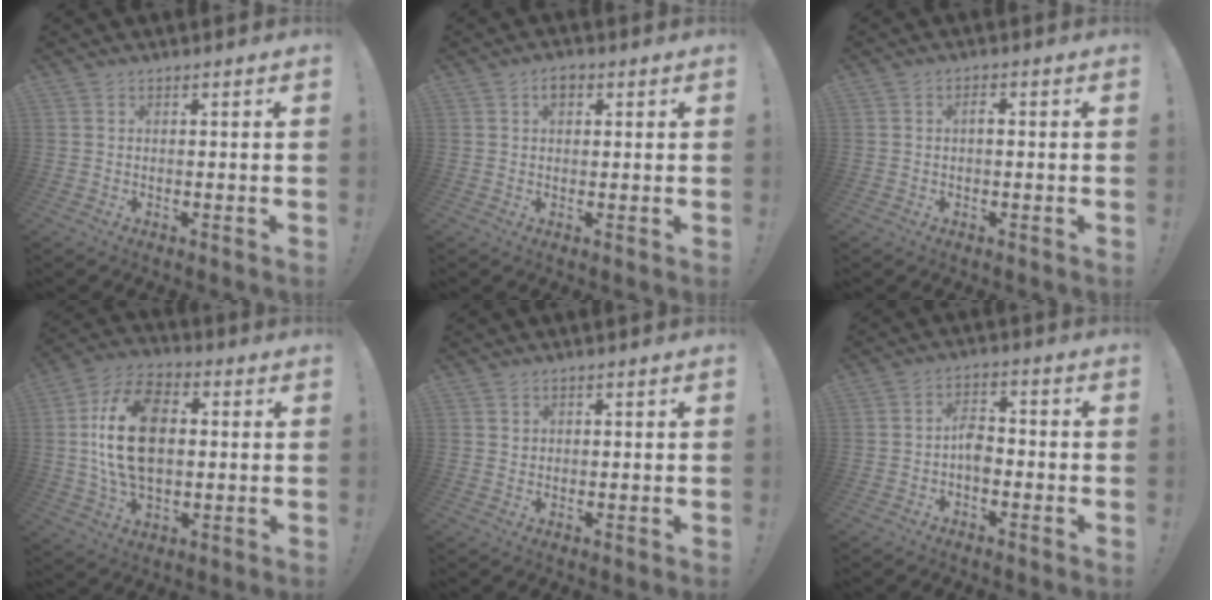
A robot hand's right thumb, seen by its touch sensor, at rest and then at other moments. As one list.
[{"total": 3.0, "force": [1.0, 1.9, 2.1], "torque": [-0.034, 0.006, 0.017]}, {"total": 1.6, "force": [-0.3, 0.7, 1.4], "torque": [-0.027, 0.006, -0.008]}, {"total": 20.0, "force": [1.2, 12.7, 15.3], "torque": [-0.291, 0.007, 0.020]}, {"total": 1.1, "force": [0.5, 0.9, 0.1], "torque": [-0.001, 0.001, 0.009]}, {"total": 5.6, "force": [-1.8, 3.5, 4.0], "torque": [-0.088, 0.009, -0.033]}]